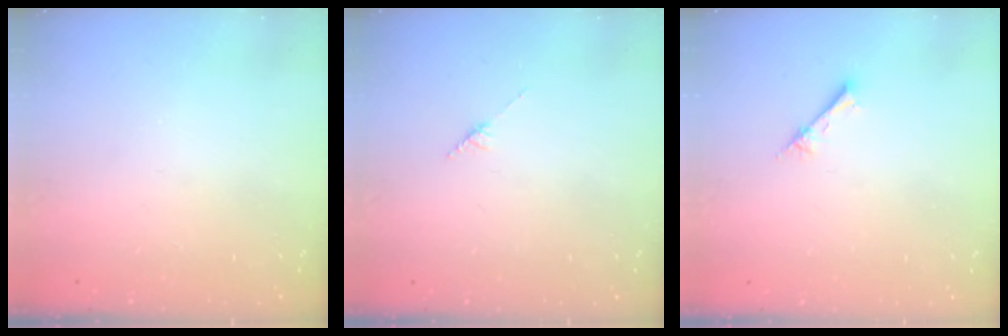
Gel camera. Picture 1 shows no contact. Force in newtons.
{"total": 2.8, "press": 2.8, "slide": 0.4}
{"total": 2.7, "press": 2.6, "slide": 0.3}